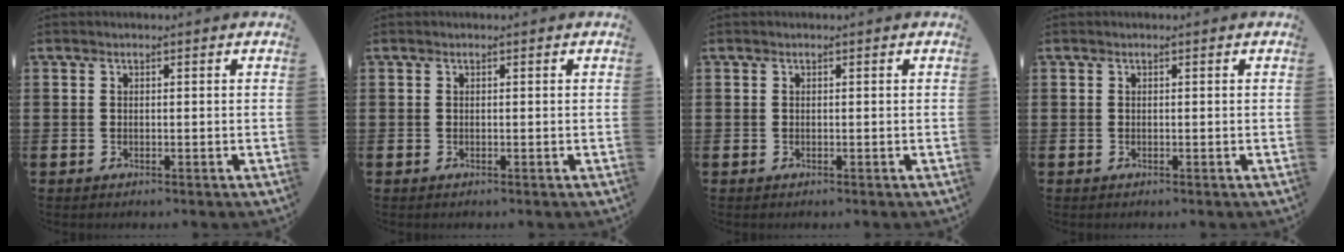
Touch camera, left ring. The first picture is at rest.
{"total": 0.0}
{"total": 0.0}
{"total": 0.0}